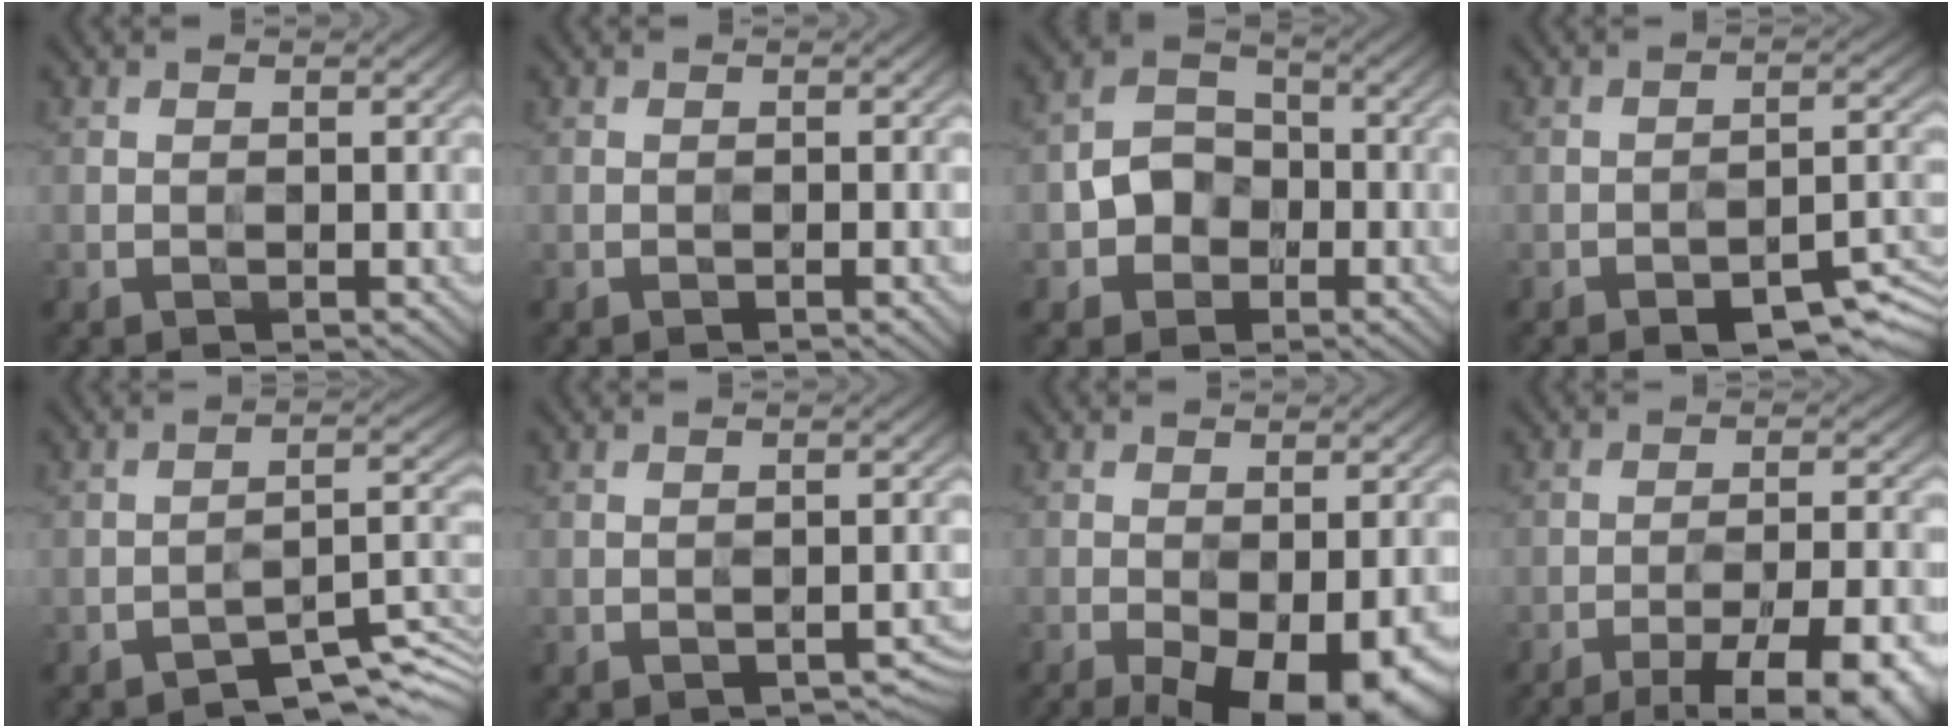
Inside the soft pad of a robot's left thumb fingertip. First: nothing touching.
{"total": 0.8, "force": [-0.4, 0.1, 0.7], "torque": [-0.011, 0.000, -0.007]}
{"total": 5.7, "force": [-1.6, 4.8, 2.8], "torque": [-0.047, 0.006, -0.042]}
{"total": 7.6, "force": [-5.2, 2.3, 5.0], "torque": [-0.061, 0.002, -0.077]}
{"total": 5.9, "force": [-4.4, 1.5, 3.5], "torque": [-0.044, 0.006, -0.070]}
{"total": 1.5, "force": [-0.9, 0.6, 1.0], "torque": [-0.012, 0.002, -0.009]}
{"total": 12.1, "force": [-6.2, 4.6, 9.3], "torque": [-0.148, -0.026, -0.076]}
{"total": 13.7, "force": [-9.8, 3.3, 9.0], "torque": [-0.126, 0.000, -0.121]}